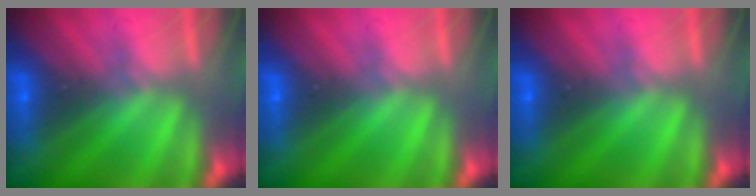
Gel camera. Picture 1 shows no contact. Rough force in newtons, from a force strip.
{"total": 0.0}
{"total": 0.0}